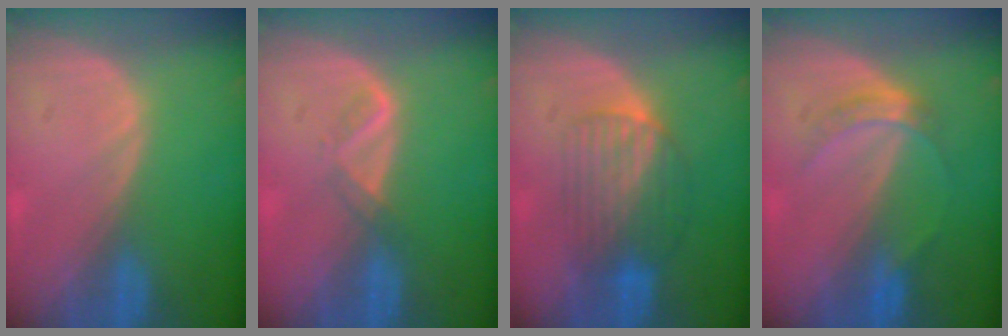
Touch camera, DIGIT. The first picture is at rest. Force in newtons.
{"total": 2.1, "press": 2.0, "slide": 0.6}
{"total": 6.3, "press": 6.2, "slide": 1.1}
{"total": 3.5, "press": 3.2, "slide": 1.5}